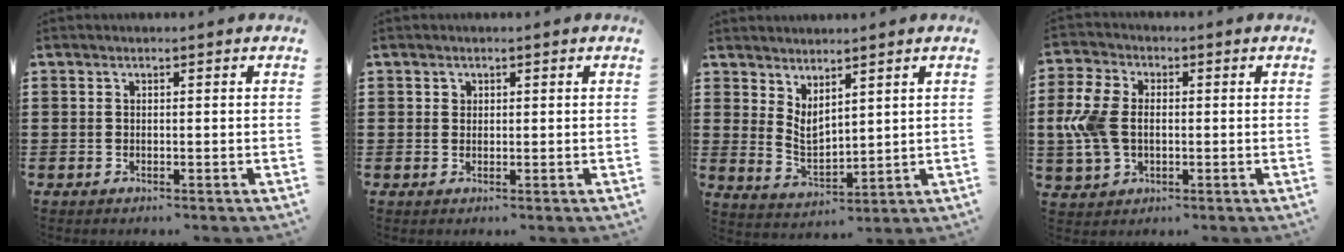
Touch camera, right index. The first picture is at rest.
{"total": 0.9, "force": [0.4, 0.8, 0.1], "torque": [-0.004, 0.003, 0.009]}
{"total": 3.4, "force": [2.8, 1.4, 1.4], "torque": [-0.036, -0.010, 0.052]}
{"total": 7.9, "force": [-0.2, 5.4, 5.7], "torque": [-0.161, 0.002, -0.015]}